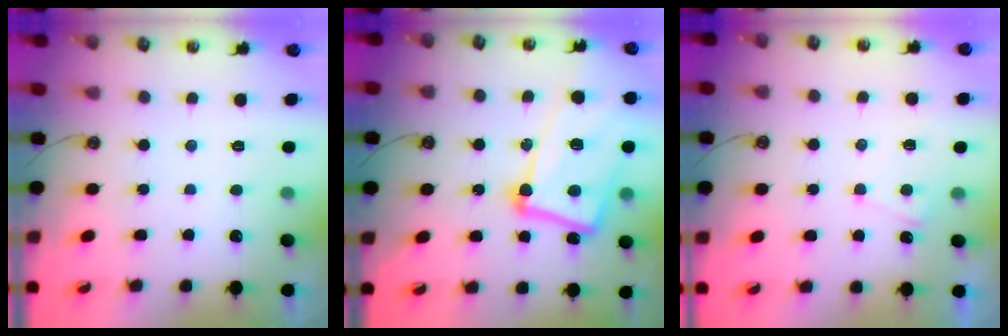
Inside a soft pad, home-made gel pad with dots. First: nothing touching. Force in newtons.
{"total": 20.6, "press": 20.4, "slide": 2.6}
{"total": 3.6, "press": 3.6, "slide": 0.3}